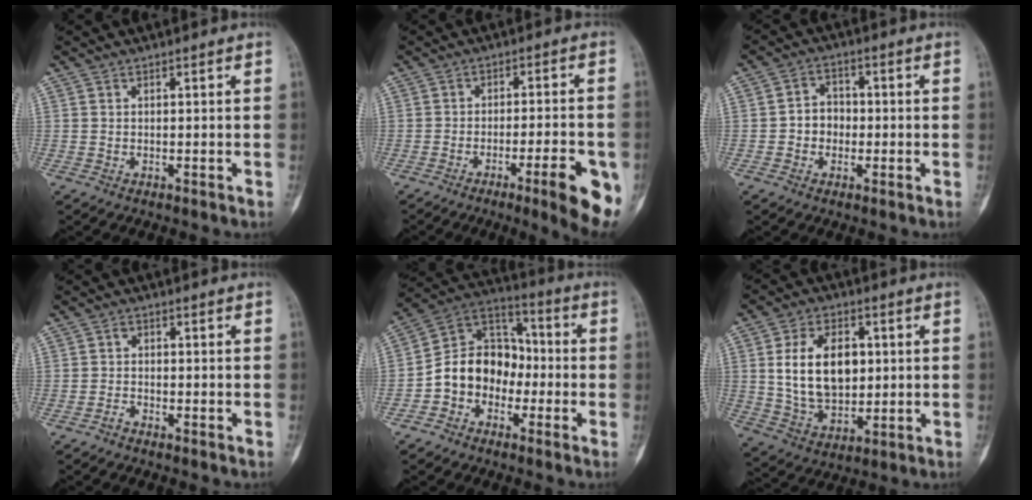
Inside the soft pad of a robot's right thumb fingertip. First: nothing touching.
{"total": 10.9, "force": [-4.8, 1.9, 9.6], "torque": [-0.119, 0.009, -0.064]}
{"total": 5.1, "force": [-0.7, 4.4, 2.5], "torque": [-0.019, 0.019, -0.020]}
{"total": 1.5, "force": [-1.2, 0.8, 0.3], "torque": [0.003, 0.007, -0.028]}
{"total": 12.9, "force": [-3.1, 10.4, 6.9], "torque": [-0.082, 0.056, -0.068]}
{"total": 14.7, "force": [2.2, 9.6, 11.0], "torque": [-0.161, -0.008, 0.045]}